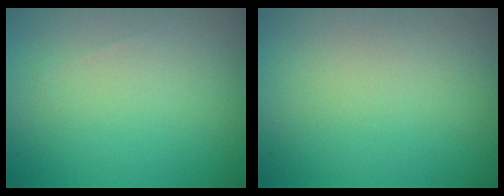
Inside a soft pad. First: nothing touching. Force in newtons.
{"total": 0.0}